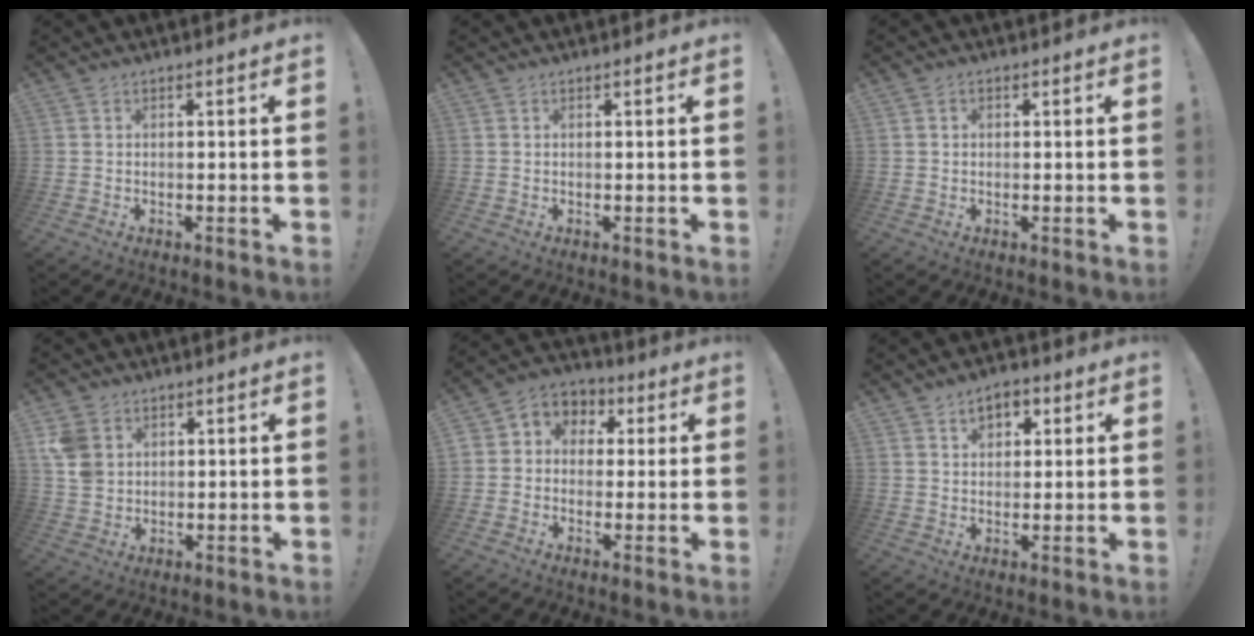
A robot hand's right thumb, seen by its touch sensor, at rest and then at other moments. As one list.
[{"total": 0.0}, {"total": 0.9, "force": [0.0, 0.9, 0.4], "torque": [0.001, -0.001, -0.001]}, {"total": 7.0, "force": [2.6, 5.6, 3.3], "torque": [-0.062, -0.005, 0.052]}, {"total": 6.1, "force": [-0.9, 5.8, 1.9], "torque": [-0.023, 0.007, -0.011]}, {"total": 5.9, "force": [2.7, 4.2, 3.2], "torque": [-0.033, -0.007, 0.046]}]